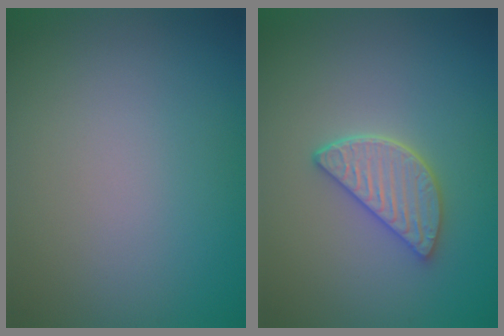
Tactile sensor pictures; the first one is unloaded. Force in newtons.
{"total": 3.5, "press": 3.1, "slide": 1.6}